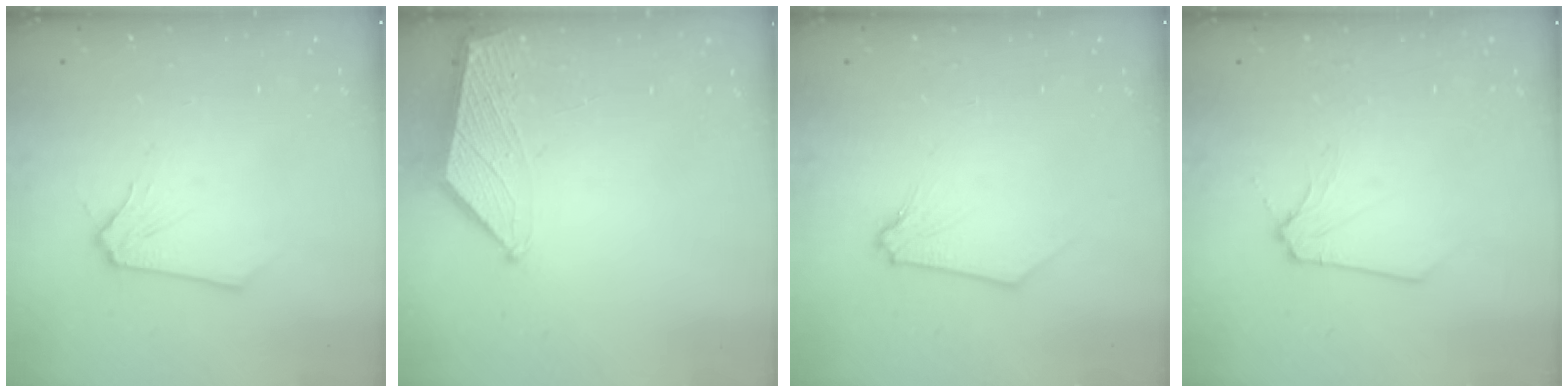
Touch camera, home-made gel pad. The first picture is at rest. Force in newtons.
{"total": 1.5, "press": 1.4, "slide": 0.2}
{"total": 0.0}
{"total": 2.8, "press": 2.7, "slide": 0.4}